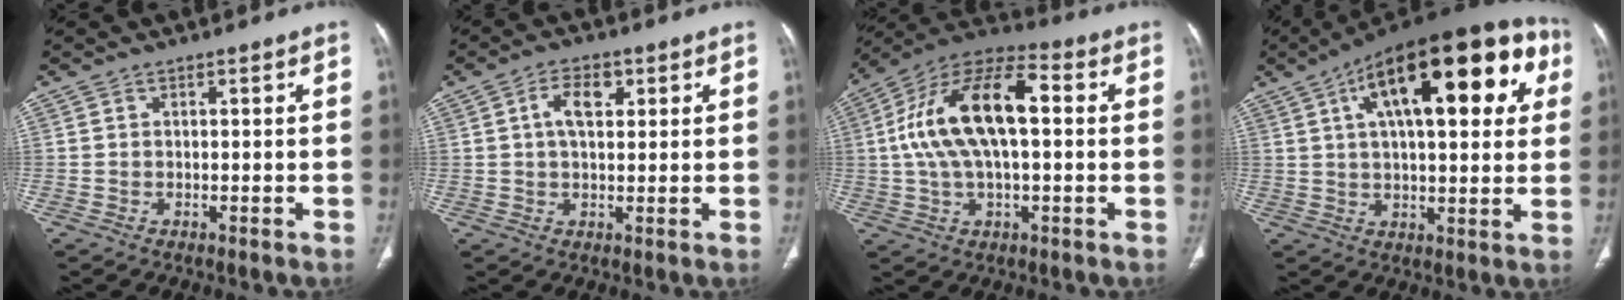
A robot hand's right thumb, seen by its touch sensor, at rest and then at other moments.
{"total": 5.7, "force": [1.8, 3.3, 4.3], "torque": [-0.064, 0.004, 0.029]}
{"total": 18.7, "force": [2.0, 8.8, 16.3], "torque": [-0.299, 0.038, 0.028]}
{"total": 27.5, "force": [9.4, 11.2, 23.2], "torque": [-0.319, 0.028, 0.133]}